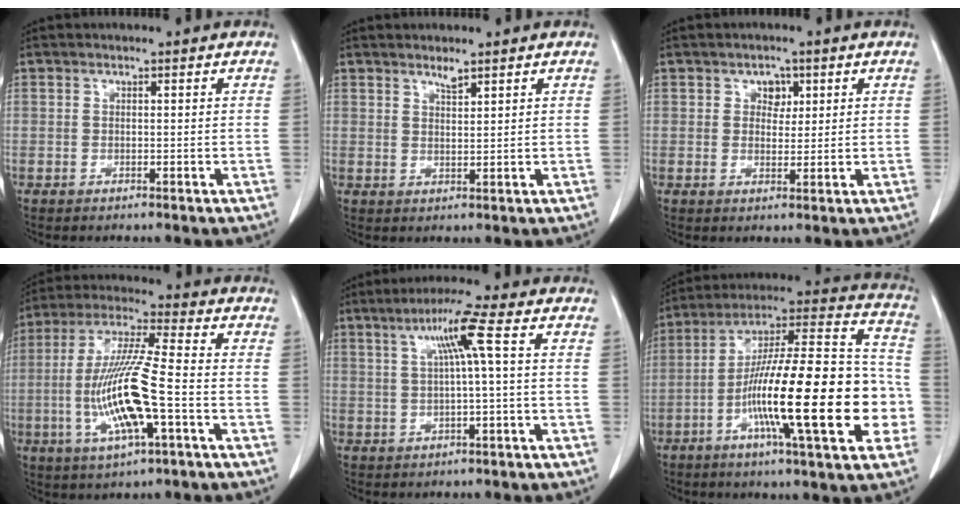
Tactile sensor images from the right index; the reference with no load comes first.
{"total": 2.0, "force": [1.7, 0.5, 1.1], "torque": [-0.023, -0.003, 0.035]}
{"total": 3.6, "force": [1.3, 2.7, 2.0], "torque": [-0.034, 0.009, 0.025]}
{"total": 15.0, "force": [-3.5, 1.8, 14.4], "torque": [-0.299, -0.008, -0.062]}
{"total": 6.3, "force": [1.5, -0.7, 6.1], "torque": [-0.111, 0.013, 0.032]}
{"total": 26.8, "force": [-6.7, 4.0, 25.7], "torque": [-0.370, 0.005, -0.112]}